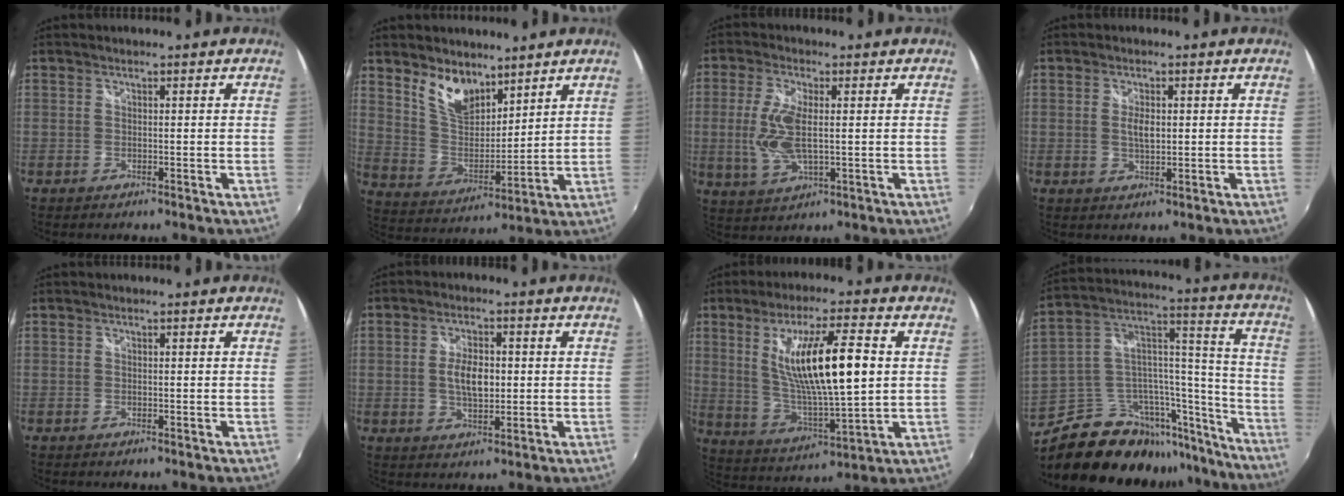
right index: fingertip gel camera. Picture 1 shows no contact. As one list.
[{"total": 10.4, "force": [7.2, 5.2, 5.4], "torque": [-0.100, 0.002, 0.143]}, {"total": 9.1, "force": [0.1, 3.3, 8.4], "torque": [-0.181, -0.005, 0.005]}, {"total": 3.0, "force": [0.3, 1.4, 2.6], "torque": [-0.046, -0.001, 0.005]}, {"total": 0.0}, {"total": 6.2, "force": [0.0, 3.1, 5.4], "torque": [-0.101, 0.002, 0.001]}, {"total": 16.9, "force": [3.3, 3.4, 16.2], "torque": [-0.289, -0.009, 0.073]}, {"total": 23.0, "force": [-18.5, 10.7, 8.5], "torque": [-0.122, 0.084, -0.278]}]